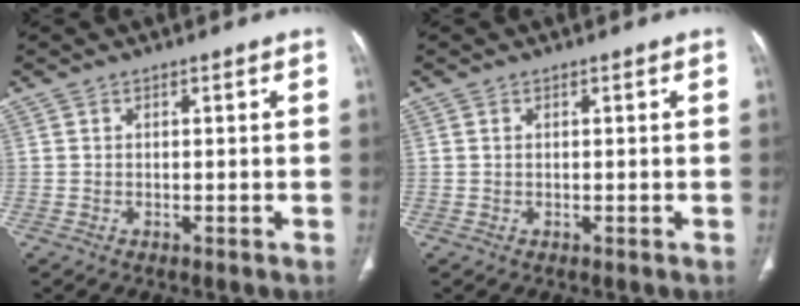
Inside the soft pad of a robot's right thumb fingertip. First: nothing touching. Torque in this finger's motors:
{"motor_torque": [0.23, -0.01, -0.04, -0.52, 0.03]}